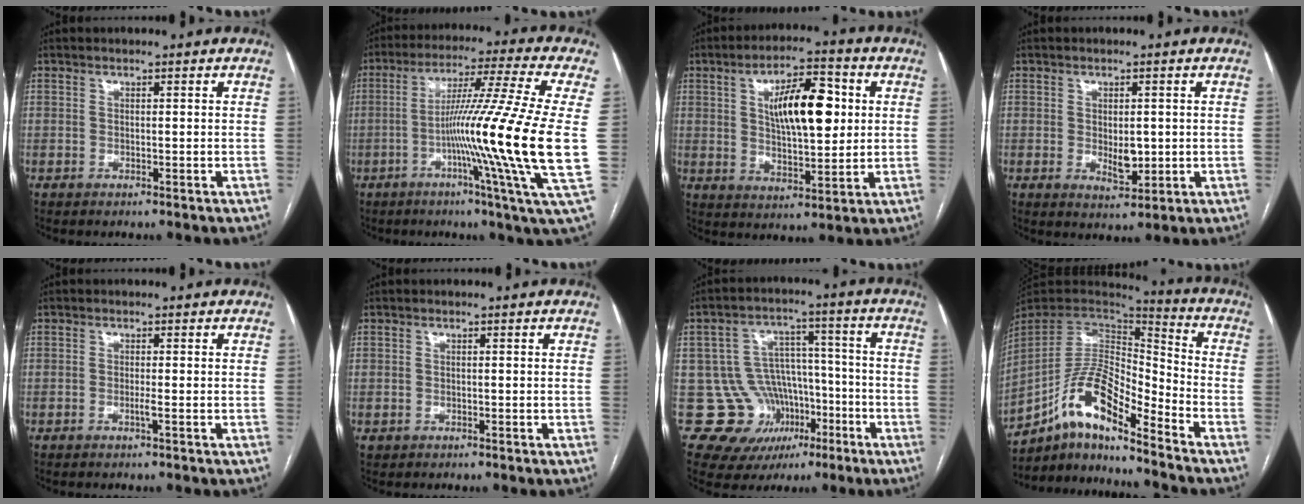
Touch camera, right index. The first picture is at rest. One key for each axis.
{"total": 20.1, "fx": -2.2, "fy": -3.1, "fz": 19.8, "tx": -0.315, "ty": -0.019, "tz": -0.056}
{"total": 12.3, "fx": 2.7, "fy": 4.3, "fz": 11.2, "tx": -0.185, "ty": 0.015, "tz": 0.046}
{"total": 3.9, "fx": -0.2, "fy": 1.9, "fz": 3.4, "tx": -0.054, "ty": -0.007, "tz": 0.005}
{"total": 0.8, "fx": -0.3, "fy": -0.2, "fz": 0.7, "tx": -0.012, "ty": -0.001, "tz": -0.007}
{"total": 1.5, "fx": -0.6, "fy": 1.4, "fz": -0.1, "tx": -0.002, "ty": 0.005, "tz": -0.009}
{"total": 12.9, "fx": -4.4, "fy": 11.9, "fz": 2.5, "tx": -0.041, "ty": 0.070, "tz": -0.047}
{"total": 13.9, "fx": -9.4, "fy": 3.4, "fz": 9.7, "tx": -0.183, "ty": 0.027, "tz": -0.168}